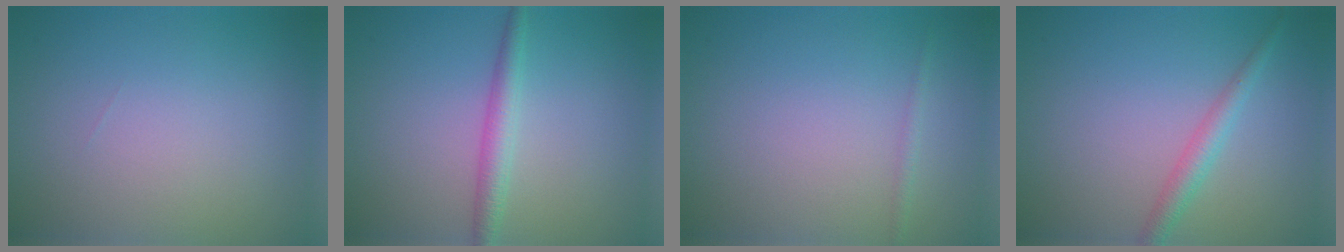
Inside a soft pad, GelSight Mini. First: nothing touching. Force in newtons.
{"total": 2.3, "press": 2.3, "slide": 0.0}
{"total": 0.8, "press": 0.8, "slide": 0.0}
{"total": 2.1, "press": 2.1, "slide": 0.1}